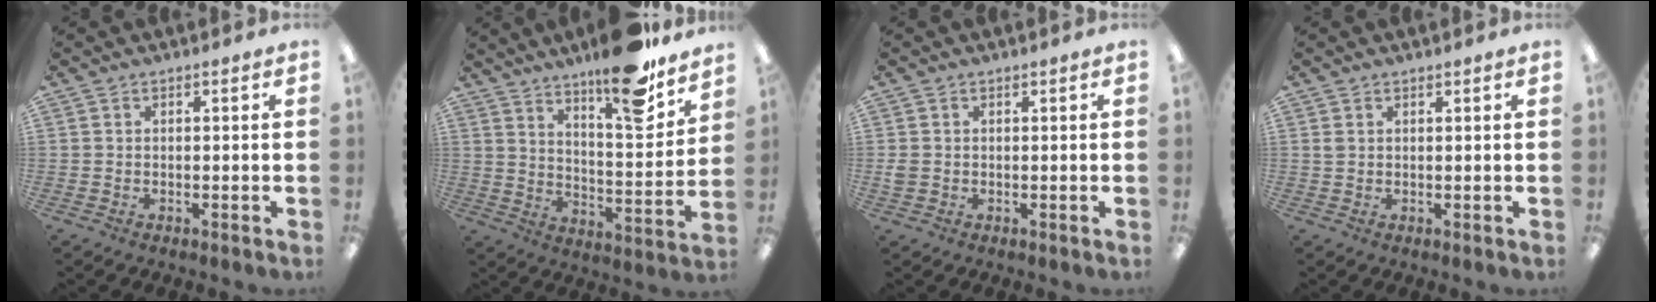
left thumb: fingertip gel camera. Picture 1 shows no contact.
{"total": 17.5, "force": [13.7, 4.5, 10.0], "torque": [-0.144, -0.096, 0.223]}
{"total": 1.7, "force": [0.0, 1.5, 0.6], "torque": [-0.012, 0.004, 0.000]}
{"total": 1.1, "force": [0.7, 0.6, 0.5], "torque": [-0.012, 0.001, 0.013]}